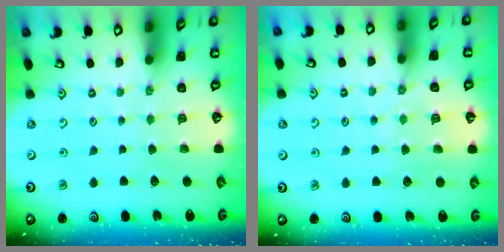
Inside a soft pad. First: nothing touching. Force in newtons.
{"total": 4.0, "press": 3.9, "slide": 0.5}